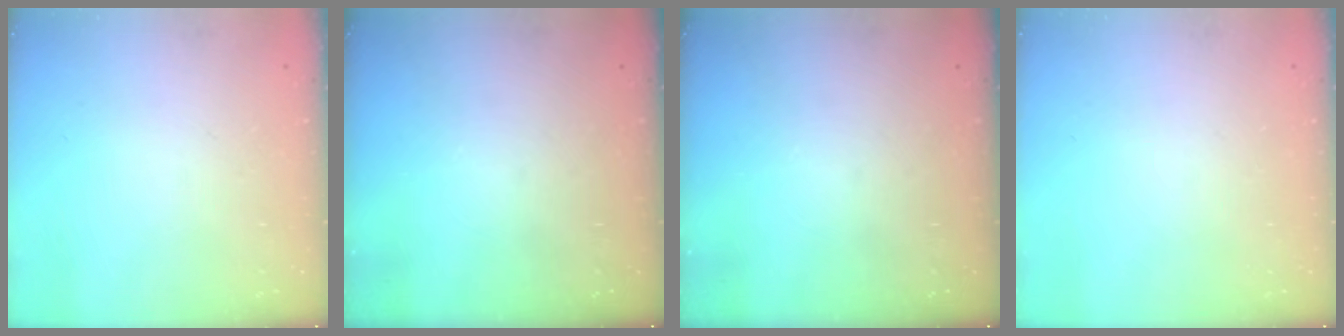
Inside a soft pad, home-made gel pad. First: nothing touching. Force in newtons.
{"total": 0.0}
{"total": 0.0}
{"total": 0.0}